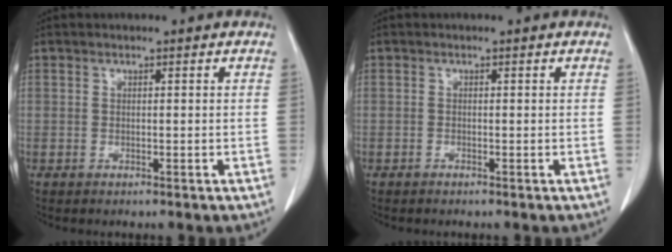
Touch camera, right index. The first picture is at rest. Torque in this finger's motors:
{"motor_torque": [-0.01, -0.05, 0.03, 0.01]}